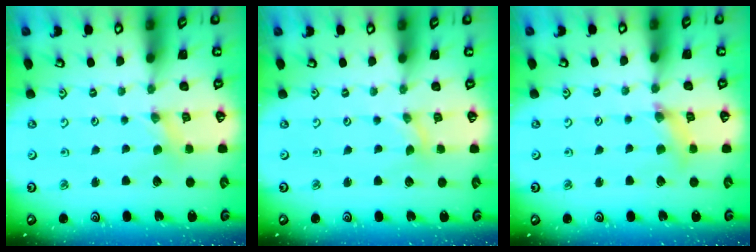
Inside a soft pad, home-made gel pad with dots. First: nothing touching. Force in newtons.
{"total": 0.0}
{"total": 4.7, "press": 4.6, "slide": 0.5}